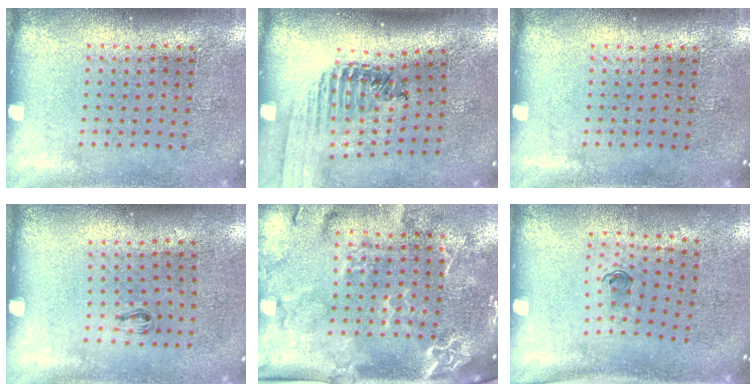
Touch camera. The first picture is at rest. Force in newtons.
{"total": 1.3, "press": 1.3, "slide": 0.1}
{"total": 0.0}
{"total": 0.5, "press": 0.3, "slide": 0.5}
{"total": 2.9, "press": 2.4, "slide": 1.7}
{"total": 0.7, "press": 0.3, "slide": 0.6}